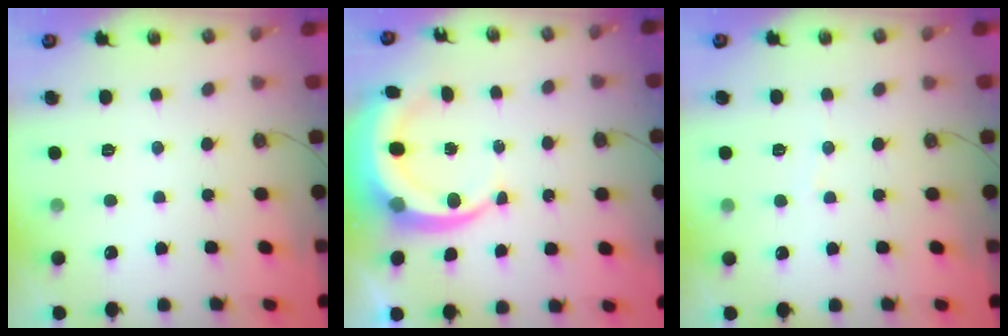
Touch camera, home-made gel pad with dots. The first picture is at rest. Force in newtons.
{"total": 9.2, "press": 9.0, "slide": 1.8}
{"total": 3.1, "press": 3.1, "slide": 0.3}